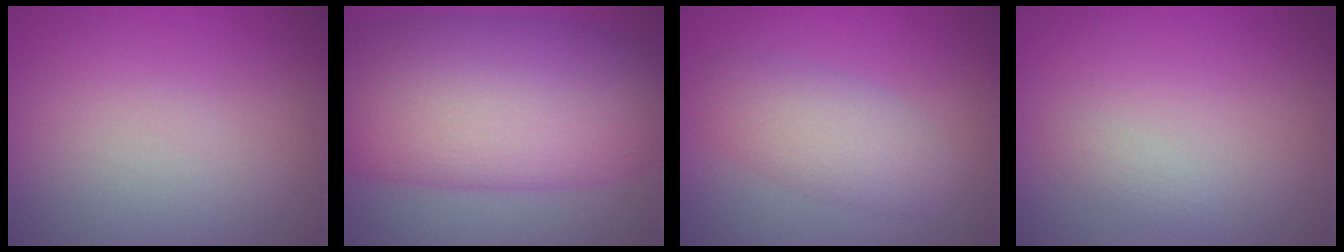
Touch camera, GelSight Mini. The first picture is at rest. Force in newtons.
{"total": 13.4, "press": 13.4, "slide": 0.0}
{"total": 3.4, "press": 3.4, "slide": 0.1}
{"total": 0.7, "press": 0.7, "slide": 0.1}